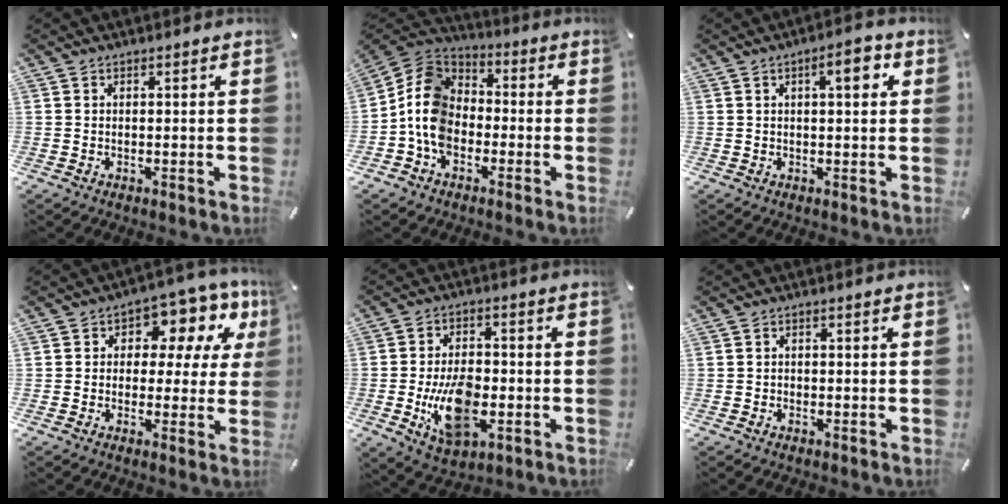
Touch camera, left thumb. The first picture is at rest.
{"total": 11.1, "force": [-3.8, 8.8, 5.7], "torque": [-0.147, 0.027, -0.076]}
{"total": 5.3, "force": [1.9, 1.7, 4.7], "torque": [-0.065, -0.003, 0.022]}
{"total": 10.4, "force": [3.9, 6.6, 7.0], "torque": [-0.090, -0.026, 0.067]}
{"total": 13.0, "force": [-3.0, 7.5, 10.1], "torque": [-0.179, -0.005, -0.050]}
{"total": 0.6, "force": [-0.3, 0.5, 0.2], "torque": [-0.004, 0.003, -0.007]}